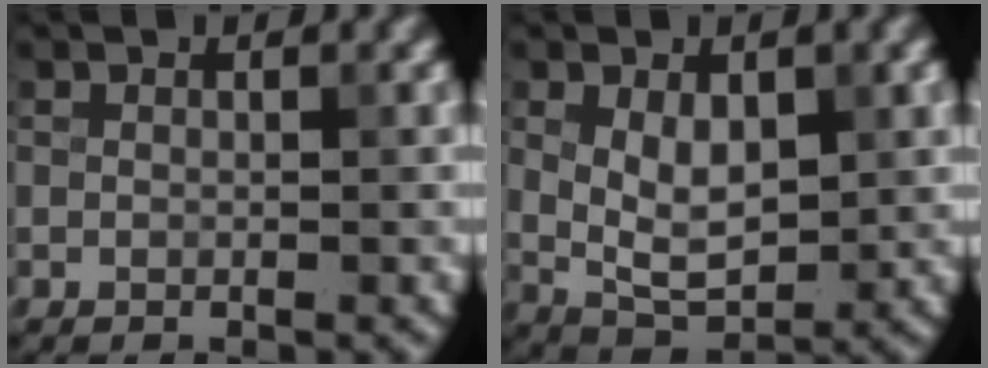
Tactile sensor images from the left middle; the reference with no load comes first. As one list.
[{"total": 4.7, "force": [0.9, 2.7, 3.8], "torque": [-0.073, -0.003, 0.021]}]